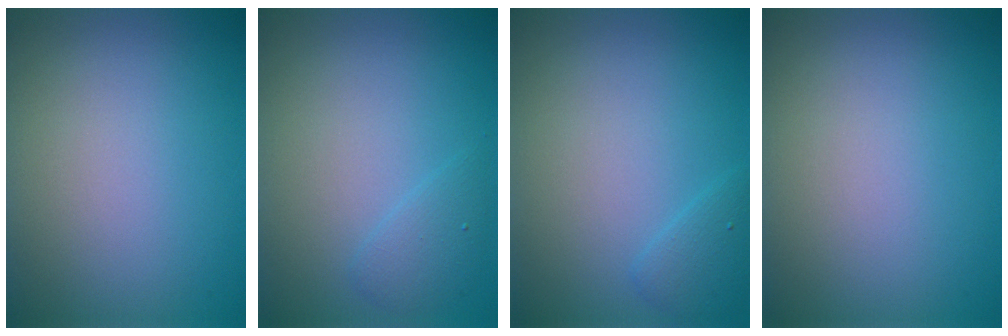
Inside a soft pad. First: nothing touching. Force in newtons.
{"total": 1.5, "press": 1.5, "slide": 0.1}
{"total": 1.4, "press": 1.4, "slide": 0.1}
{"total": 0.0}